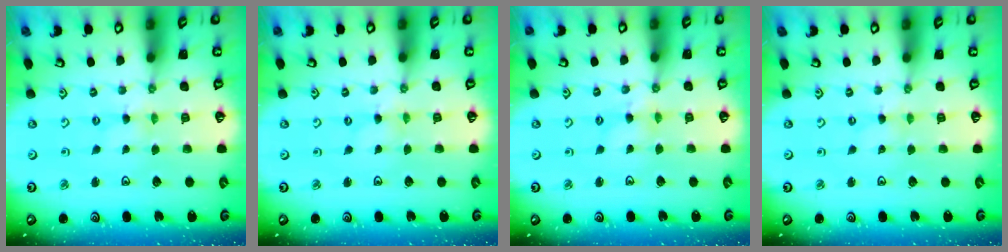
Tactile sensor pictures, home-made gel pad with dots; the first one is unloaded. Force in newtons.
{"total": 0.0}
{"total": 2.5, "press": 2.5, "slide": 0.3}
{"total": 0.0}